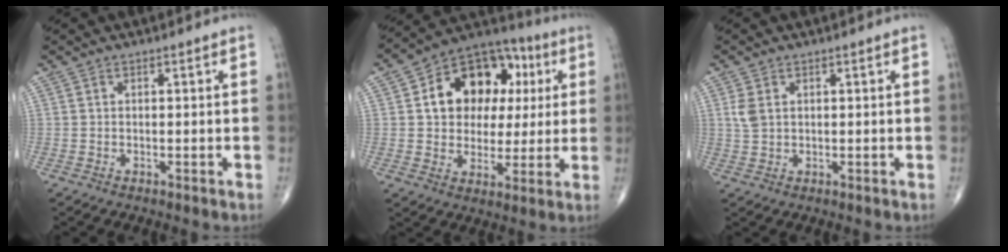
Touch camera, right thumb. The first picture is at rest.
{"total": 17.6, "force": [4.2, 12.7, 11.5], "torque": [-0.125, 0.019, 0.062]}
{"total": 2.9, "force": [0.9, 1.9, 2.1], "torque": [-0.050, 0.002, 0.021]}